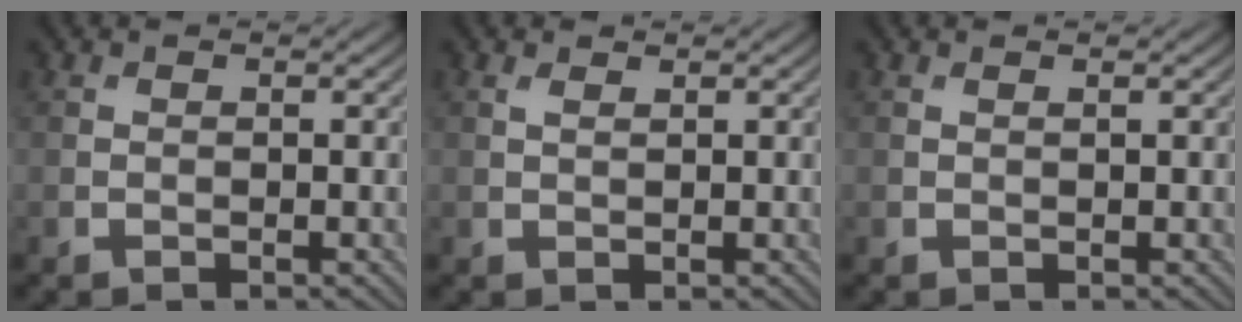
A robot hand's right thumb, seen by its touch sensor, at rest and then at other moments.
{"total": 0.8, "force": [0.6, 0.2, 0.5], "torque": [-0.016, 0.003, 0.012]}
{"total": 0.5, "force": [0.3, 0.0, 0.4], "torque": [-0.010, 0.003, 0.003]}